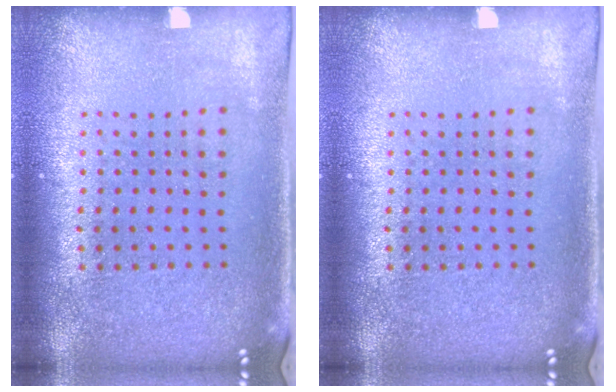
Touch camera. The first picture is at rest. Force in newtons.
{"total": 0.0}